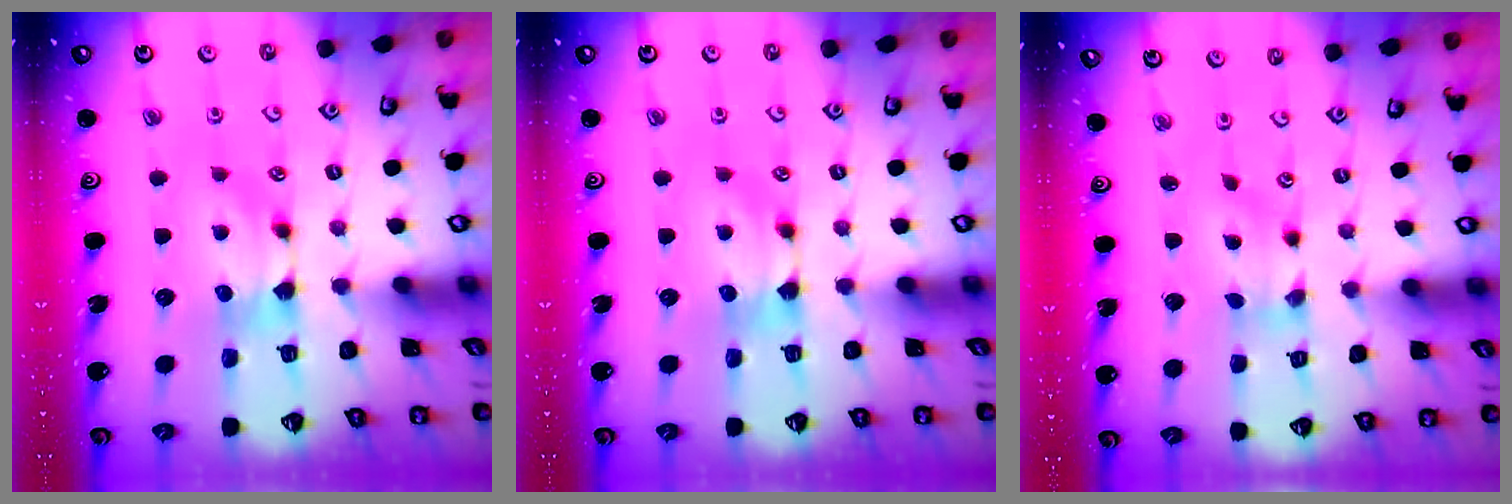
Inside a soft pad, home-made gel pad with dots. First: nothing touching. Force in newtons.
{"total": 0.0}
{"total": 2.4, "press": 1.9, "slide": 1.4}